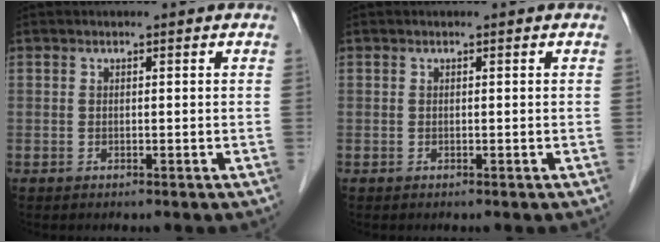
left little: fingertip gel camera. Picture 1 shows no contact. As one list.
[{"total": 0.0}]